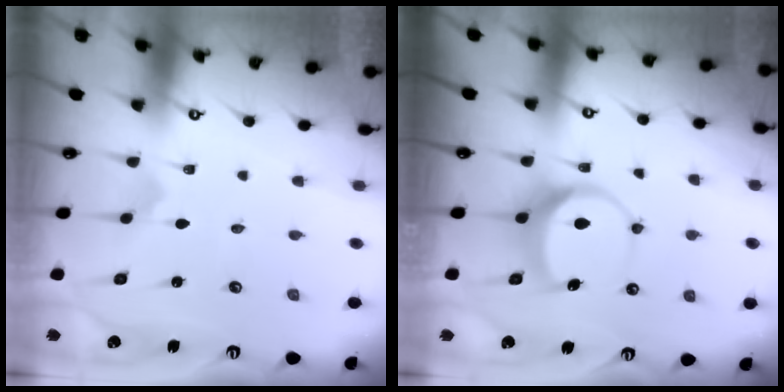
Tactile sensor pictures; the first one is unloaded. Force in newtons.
{"total": 7.4, "press": 7.3, "slide": 0.9}